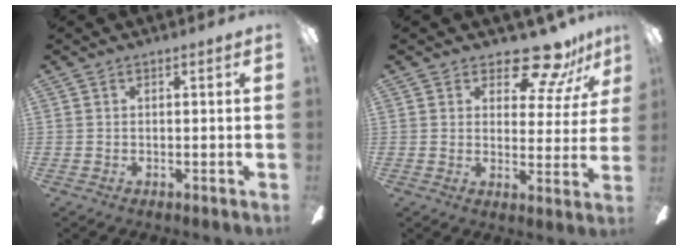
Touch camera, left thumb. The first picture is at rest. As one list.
[{"total": 12.8, "force": [9.9, 5.2, 6.2], "torque": [-0.083, -0.068, 0.174]}]